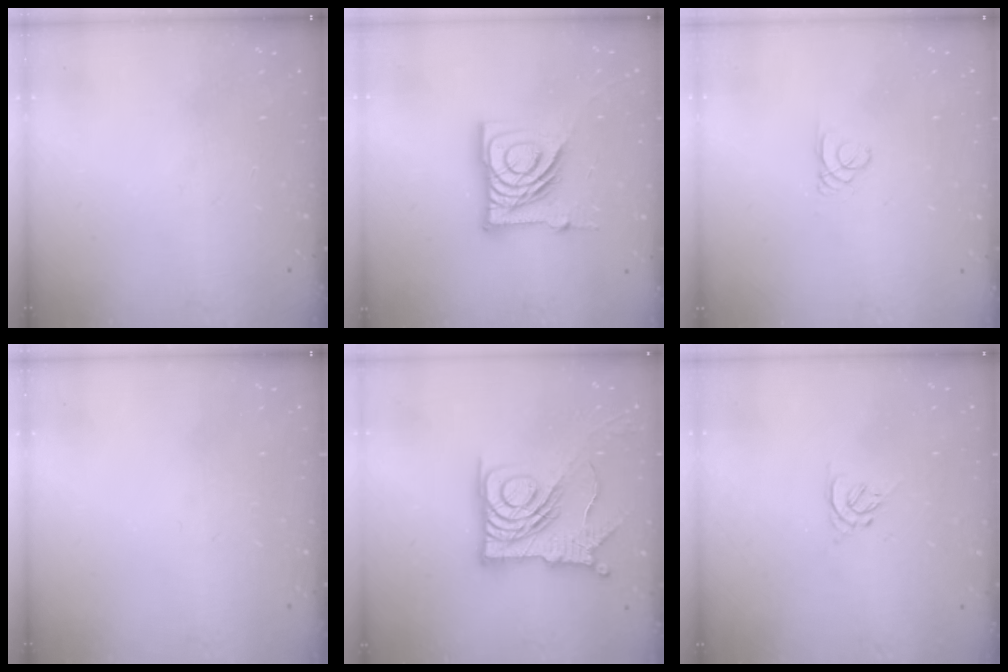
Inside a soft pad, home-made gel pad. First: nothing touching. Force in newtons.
{"total": 16.2, "press": 16.2, "slide": 1.7}
{"total": 0.6, "press": 0.6, "slide": 0.1}
{"total": 0.0}
{"total": 15.4, "press": 15.3, "slide": 1.7}
{"total": 1.3, "press": 1.2, "slide": 0.5}